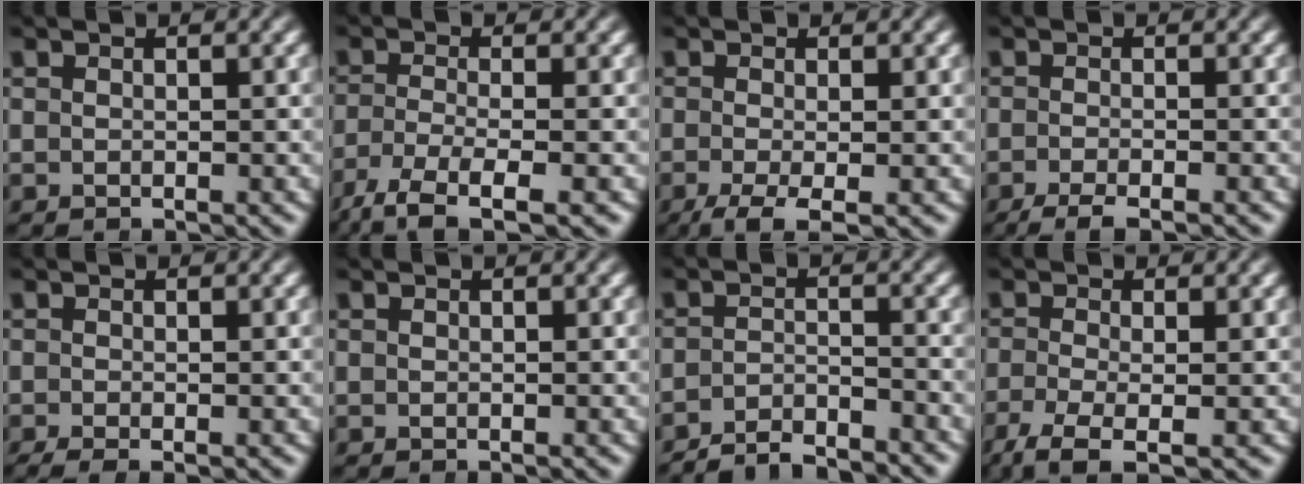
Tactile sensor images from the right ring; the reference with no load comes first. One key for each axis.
{"total": 6.8, "fx": -4.7, "fy": 2.5, "fz": 4.3, "tx": -0.085, "ty": -0.038, "tz": -0.055}
{"total": 4.4, "fx": -2.9, "fy": 1.7, "fz": 2.8, "tx": -0.061, "ty": -0.032, "tz": -0.034}
{"total": 3.4, "fx": -2.8, "fy": 1.1, "fz": 1.7, "tx": -0.029, "ty": -0.008, "tz": -0.043}
{"total": 1.7, "fx": -1.3, "fy": 0.6, "fz": 1.0, "tx": -0.017, "ty": -0.008, "tz": -0.017}
{"total": 0.0}
{"total": 4.1, "fx": -4.0, "fy": 0.7, "fz": 0.8, "tx": -0.008, "ty": -0.010, "tz": -0.070}
{"total": 4.7, "fx": -2.9, "fy": 1.9, "fz": 3.2, "tx": -0.077, "ty": -0.033, "tz": -0.033}